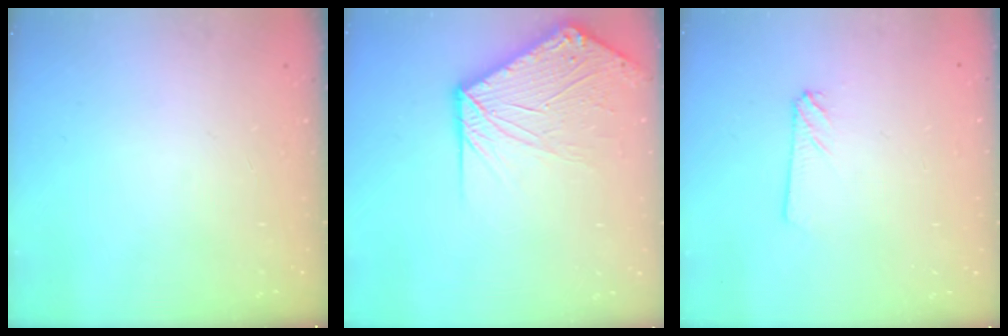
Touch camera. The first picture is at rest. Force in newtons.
{"total": 11.6, "press": 11.4, "slide": 1.7}
{"total": 2.4, "press": 2.4, "slide": 0.2}